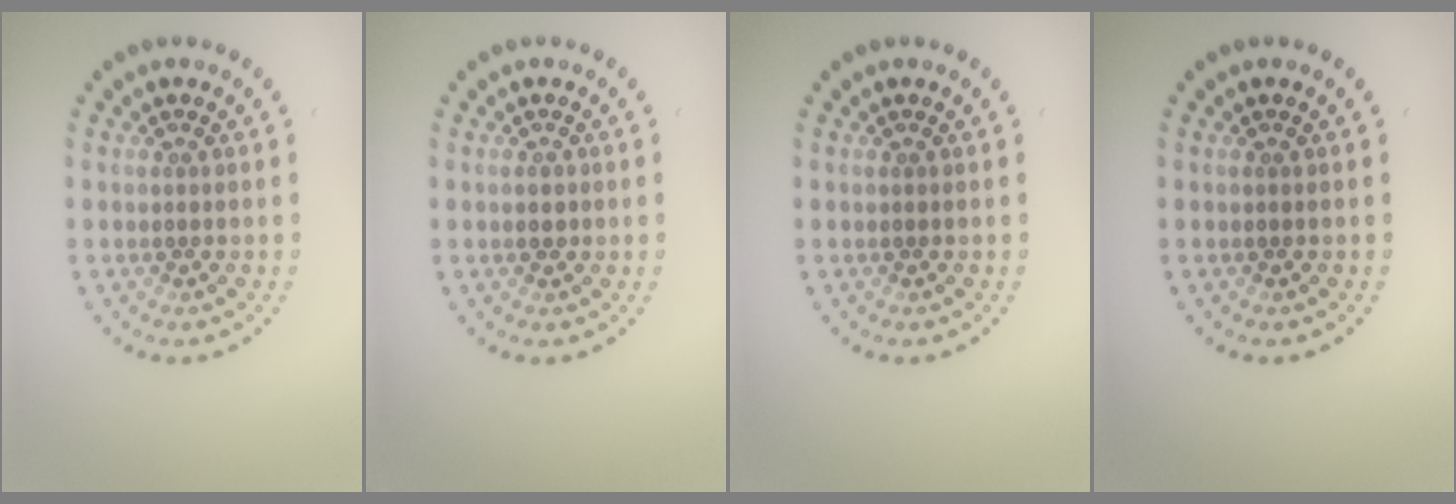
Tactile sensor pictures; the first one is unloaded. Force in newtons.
{"total": 0.9, "press": 0.9, "slide": 0.3}
{"total": 0.0}
{"total": 0.0}